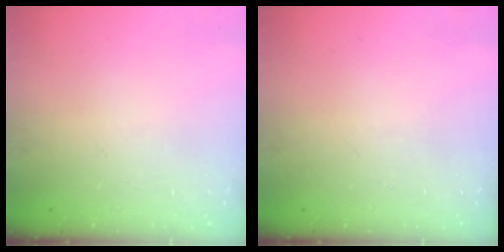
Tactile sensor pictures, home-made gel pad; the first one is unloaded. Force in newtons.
{"total": 0.0}